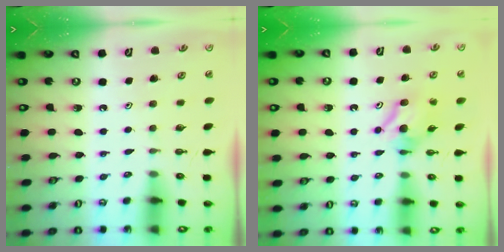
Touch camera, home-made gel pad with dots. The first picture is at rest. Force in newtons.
{"total": 7.6, "press": 7.5, "slide": 0.6}